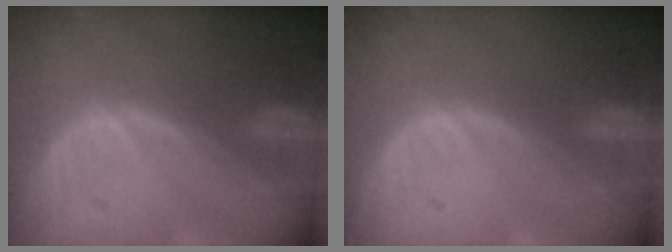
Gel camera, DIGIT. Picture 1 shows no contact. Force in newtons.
{"total": 0.0}